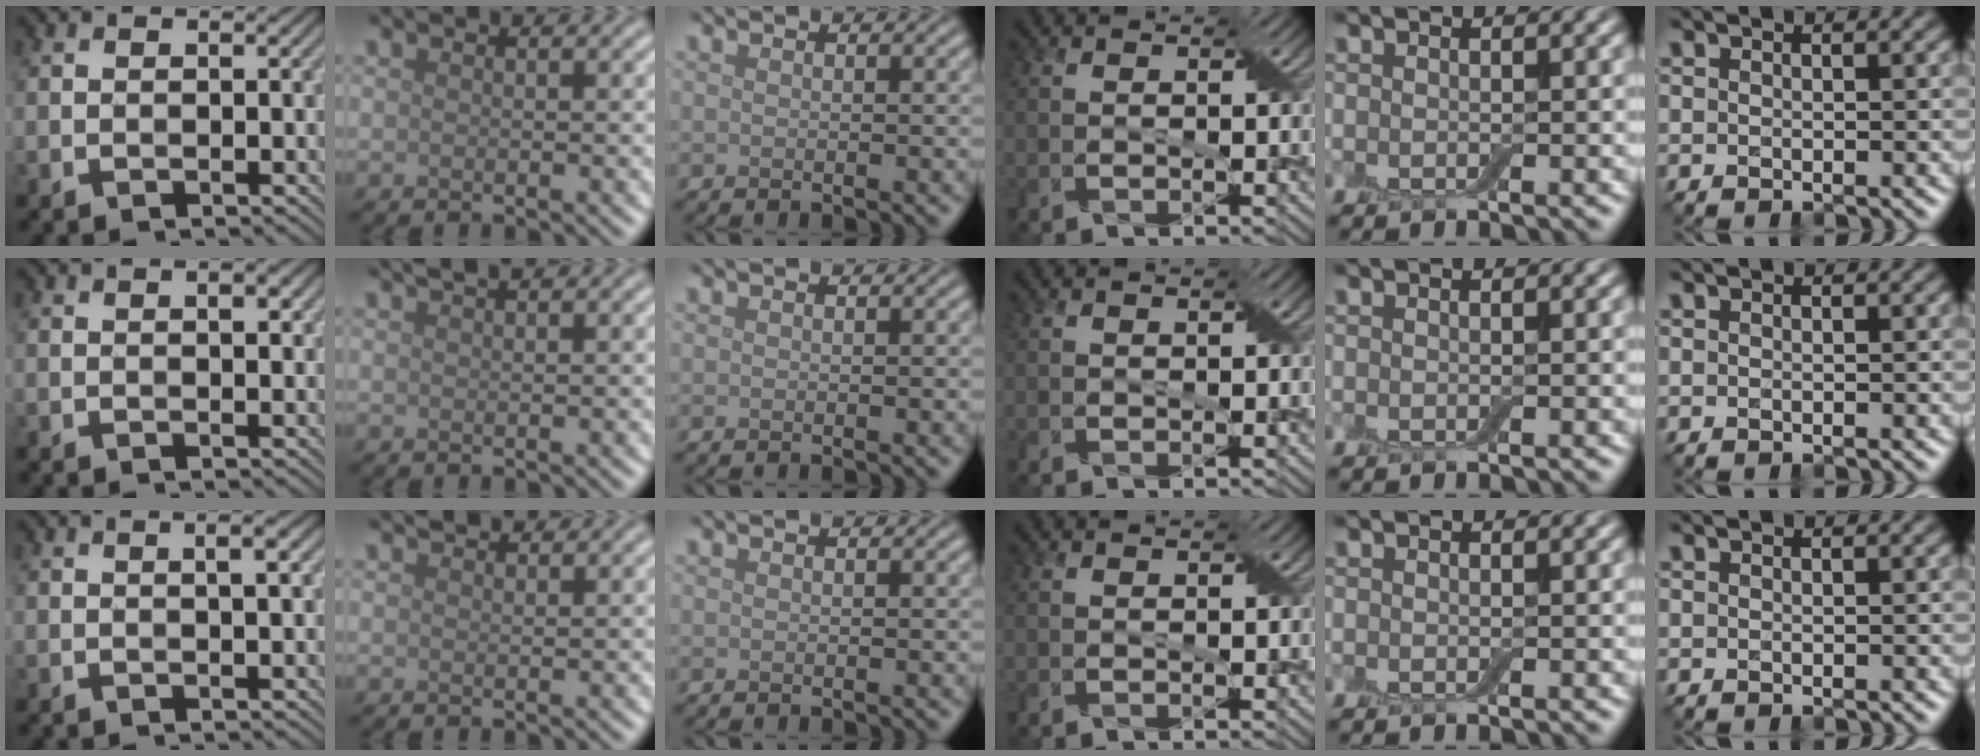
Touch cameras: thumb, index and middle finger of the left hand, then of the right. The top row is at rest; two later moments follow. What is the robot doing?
{"motion": "fold", "object": "bandage"}